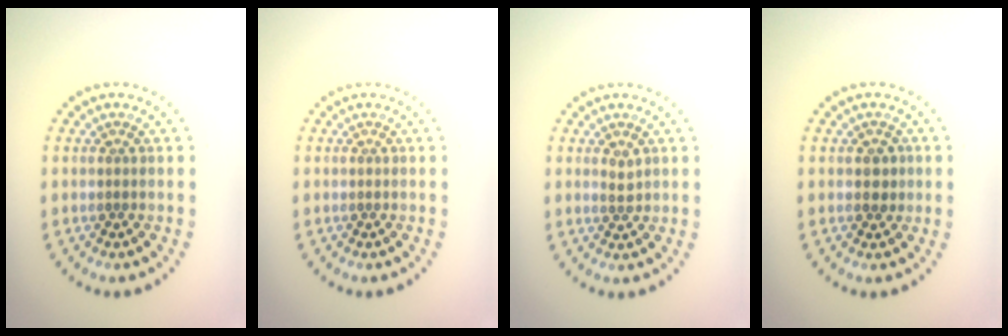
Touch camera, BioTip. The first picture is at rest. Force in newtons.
{"total": 0.0}
{"total": 1.1, "press": 1.0, "slide": 0.5}
{"total": 1.6, "press": 1.6, "slide": 0.4}